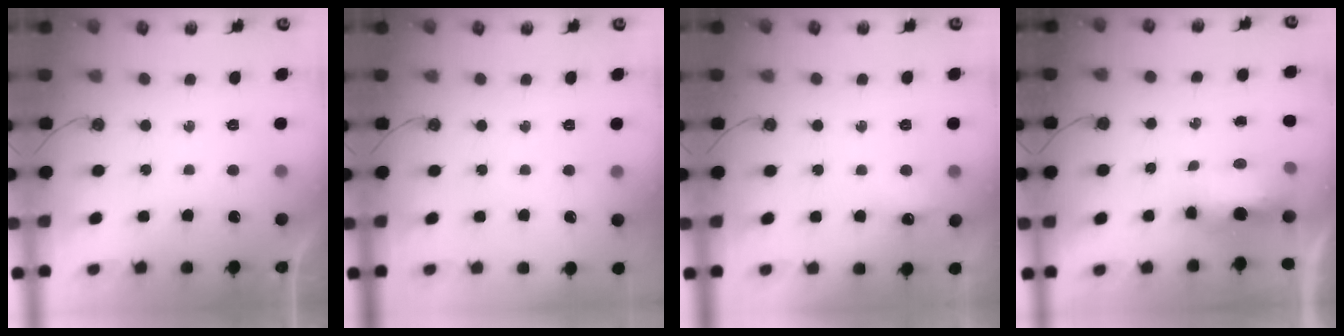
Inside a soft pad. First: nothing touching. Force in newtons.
{"total": 0.0}
{"total": 6.0, "press": 5.8, "slide": 1.5}
{"total": 15.6, "press": 9.1, "slide": 12.7}